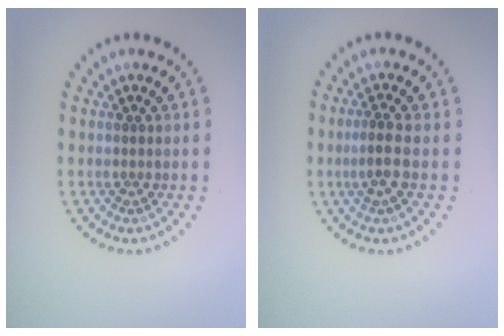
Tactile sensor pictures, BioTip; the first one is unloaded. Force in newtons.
{"total": 1.8, "press": 1.6, "slide": 0.9}